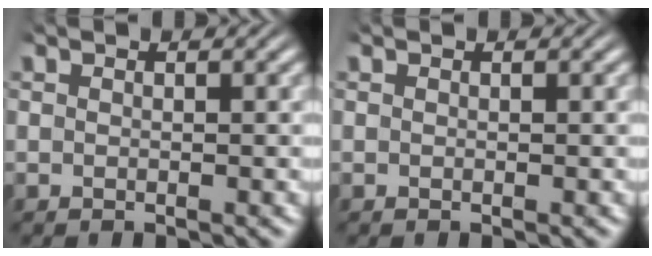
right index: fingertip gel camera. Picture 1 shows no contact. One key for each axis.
{"total": 0.0}